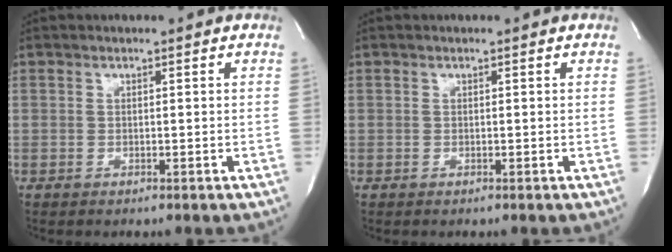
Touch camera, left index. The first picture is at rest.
{"total": 0.0}